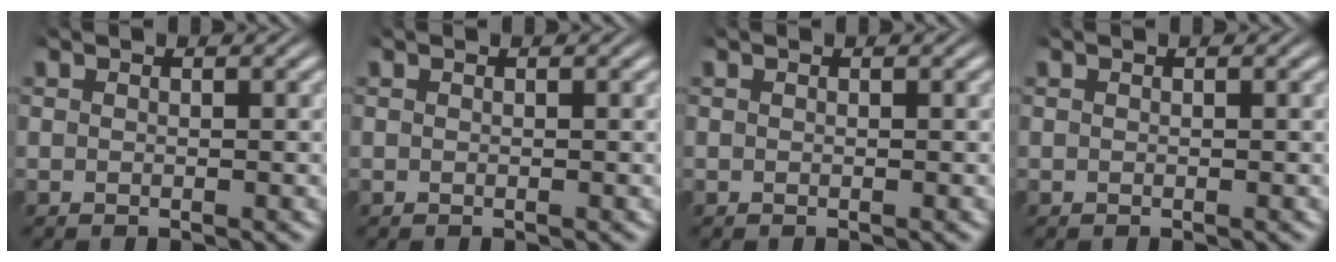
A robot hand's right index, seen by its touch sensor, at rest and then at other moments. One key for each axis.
{"total": 0.0}
{"total": 0.0}
{"total": 0.0}